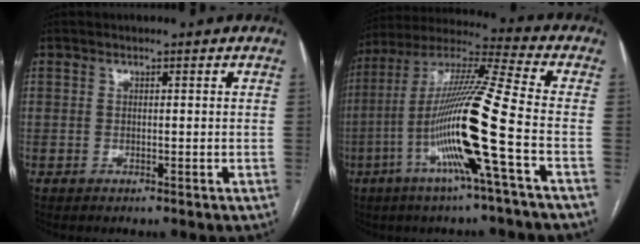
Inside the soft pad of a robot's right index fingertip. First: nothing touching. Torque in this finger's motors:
{"motor_torque": [2.14, 0.00, 1.05, 0.21]}